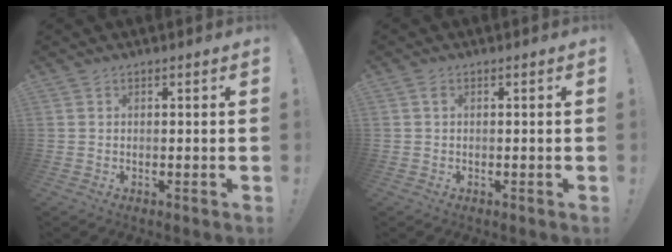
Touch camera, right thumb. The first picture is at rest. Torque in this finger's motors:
{"motor_torque": [1.27, 1.01, -0.10, -1.15, 0.00]}